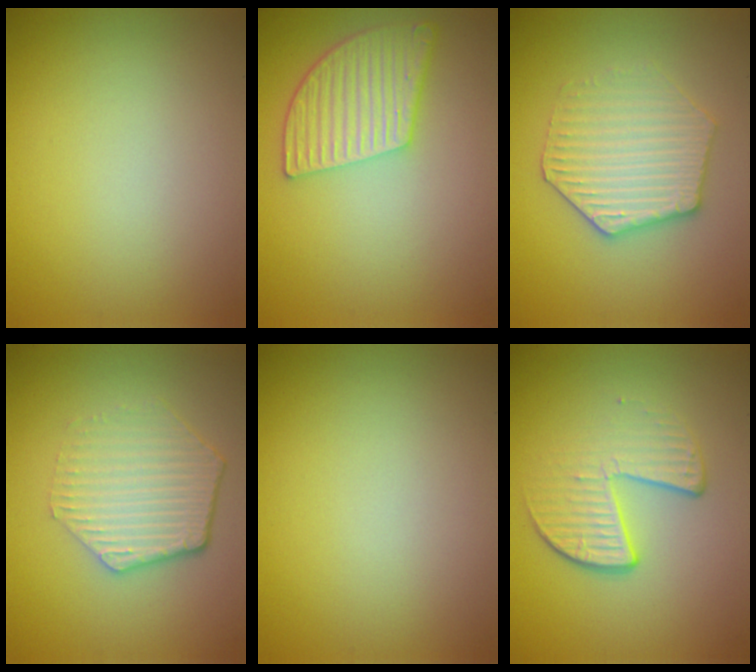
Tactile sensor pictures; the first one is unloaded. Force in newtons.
{"total": 5.2, "press": 3.9, "slide": 3.4}
{"total": 4.0, "press": 3.8, "slide": 1.2}
{"total": 4.3, "press": 3.2, "slide": 2.8}
{"total": 0.0}
{"total": 3.9, "press": 2.5, "slide": 3.0}